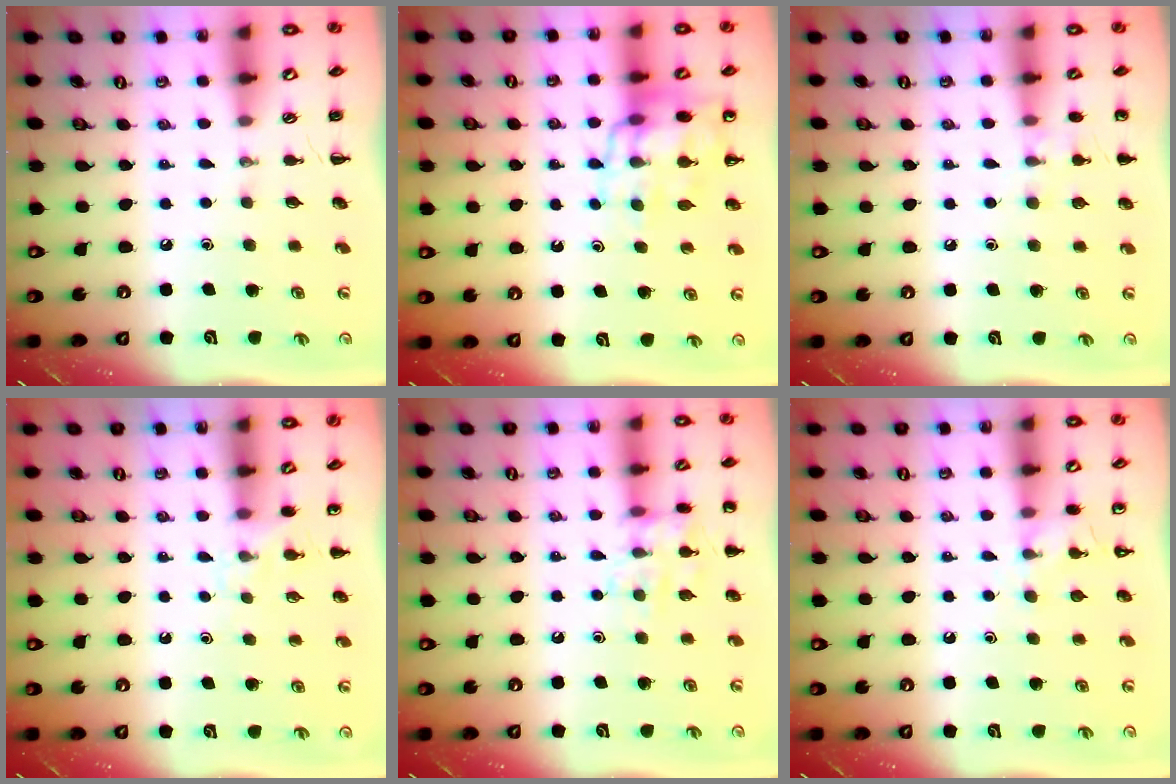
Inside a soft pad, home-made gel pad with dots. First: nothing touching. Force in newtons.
{"total": 12.0, "press": 11.7, "slide": 2.5}
{"total": 7.0, "press": 6.6, "slide": 2.1}
{"total": 4.6, "press": 4.3, "slide": 1.6}
{"total": 11.6, "press": 11.5, "slide": 0.7}
{"total": 7.4, "press": 7.3, "slide": 1.5}